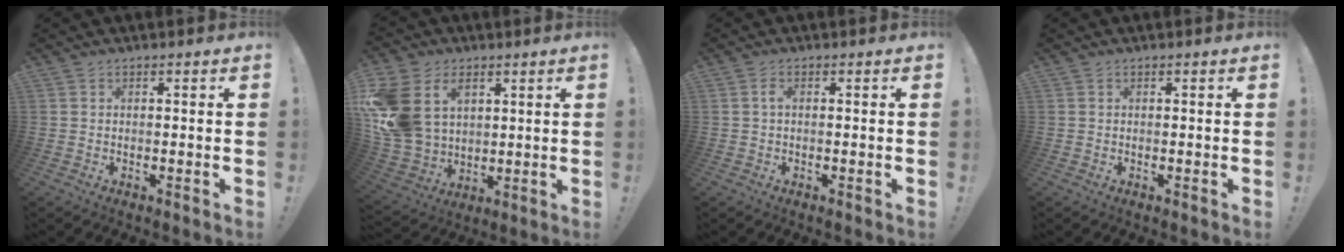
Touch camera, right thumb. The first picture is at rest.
{"total": 18.0, "force": [5.7, 13.7, 10.2], "torque": [-0.214, -0.029, 0.111]}
{"total": 1.4, "force": [-0.1, 0.3, 1.3], "torque": [-0.026, 0.004, -0.003]}
{"total": 0.0}